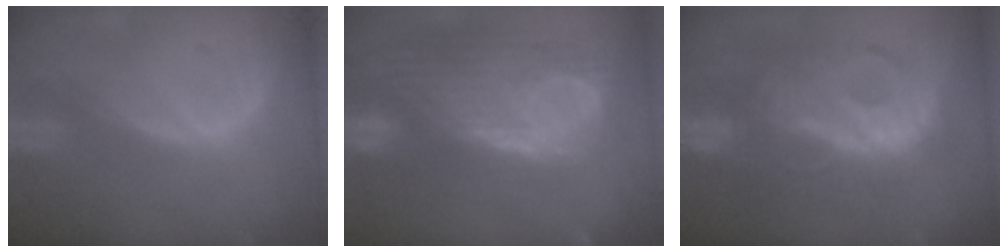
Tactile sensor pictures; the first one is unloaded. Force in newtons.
{"total": 12.4, "press": 10.5, "slide": 6.5}
{"total": 10.9, "press": 10.9, "slide": 0.5}